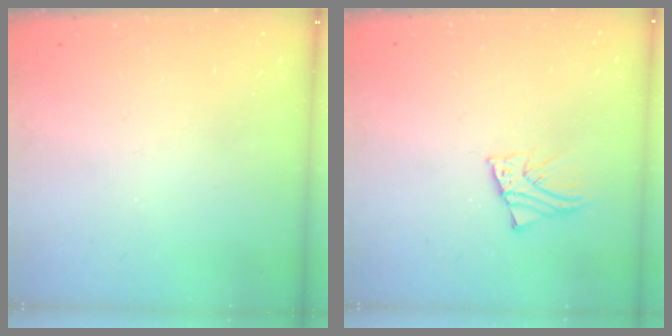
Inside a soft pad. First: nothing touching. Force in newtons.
{"total": 2.5, "press": 2.5, "slide": 0.3}